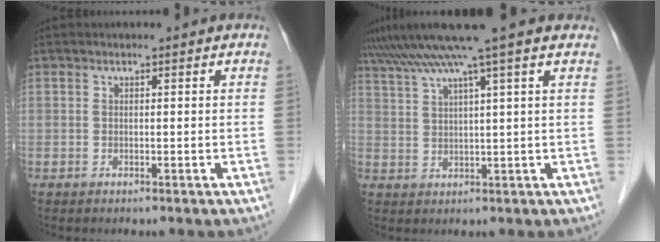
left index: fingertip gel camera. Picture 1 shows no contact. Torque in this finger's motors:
{"motor_torque": [0.98, -1.16, 0.80, 0.21]}